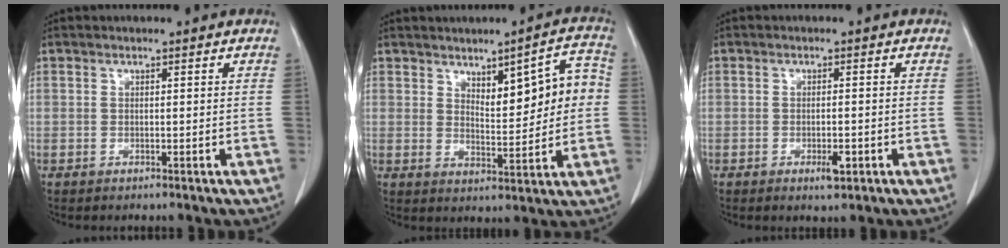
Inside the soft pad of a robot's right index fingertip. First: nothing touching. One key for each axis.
{"total": 9.0, "fx": 1.9, "fy": 2.9, "fz": 8.3, "tx": -0.107, "ty": 0.020, "tz": 0.033}
{"total": 2.5, "fx": -1.1, "fy": 0.7, "fz": 2.2, "tx": -0.038, "ty": -0.003, "tz": -0.012}